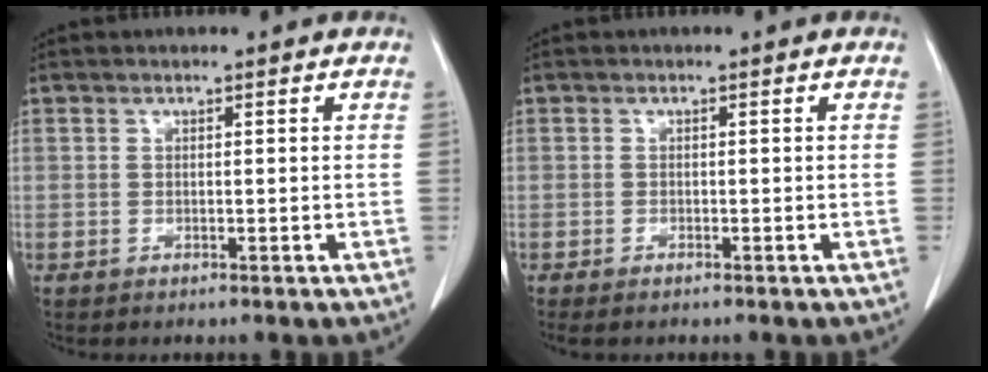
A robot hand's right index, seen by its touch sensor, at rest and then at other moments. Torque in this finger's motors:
{"motor_torque": [0.11, -0.23, -0.03, 0.01]}